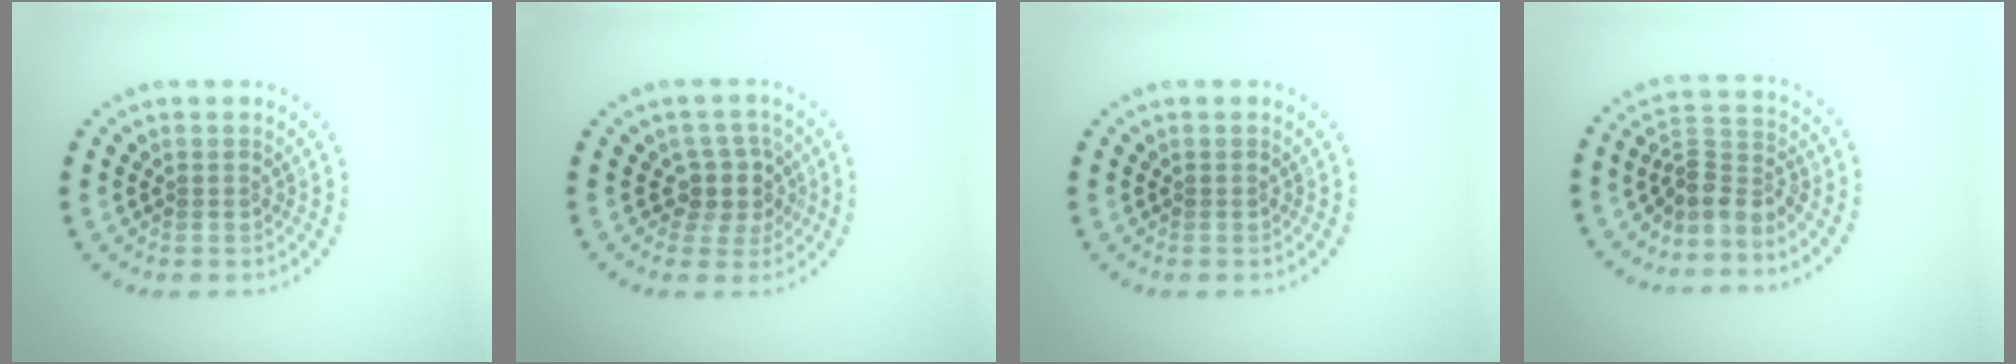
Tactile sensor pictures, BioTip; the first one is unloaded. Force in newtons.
{"total": 2.9, "press": 2.3, "slide": 1.6}
{"total": 0.0}
{"total": 3.4, "press": 2.3, "slide": 2.5}